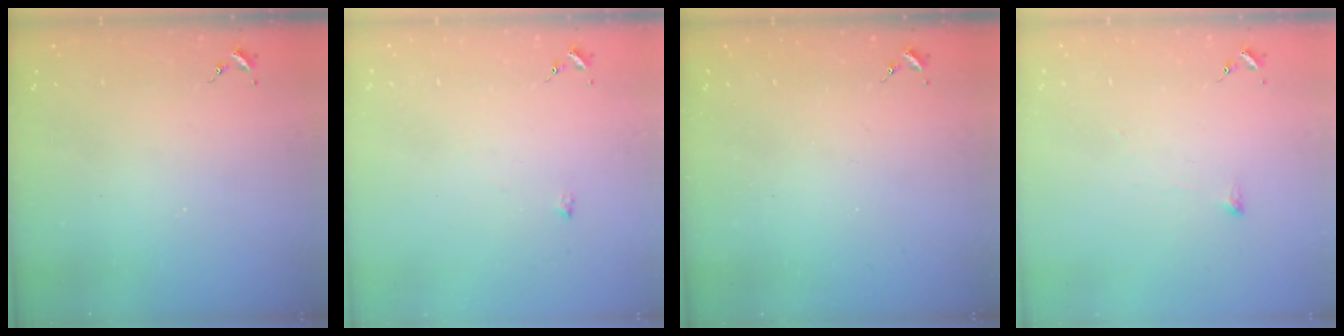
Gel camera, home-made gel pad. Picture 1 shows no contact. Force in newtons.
{"total": 4.3, "press": 4.3, "slide": 0.2}
{"total": 0.0}
{"total": 2.7, "press": 2.6, "slide": 0.5}